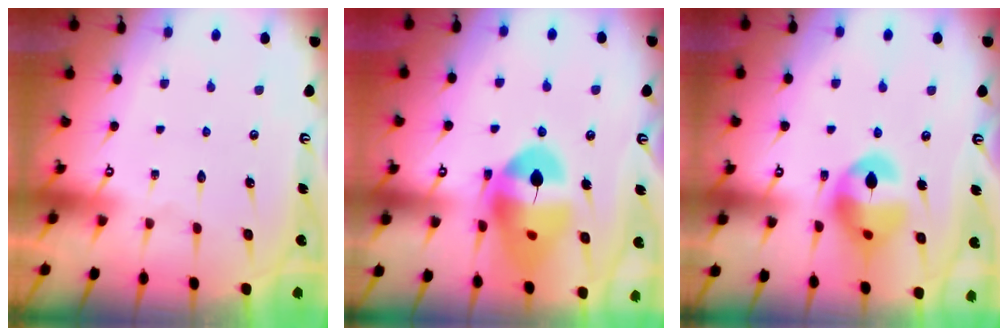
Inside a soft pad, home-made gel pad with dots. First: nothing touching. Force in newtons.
{"total": 16.7, "press": 16.5, "slide": 2.4}
{"total": 14.7, "press": 14.5, "slide": 2.1}